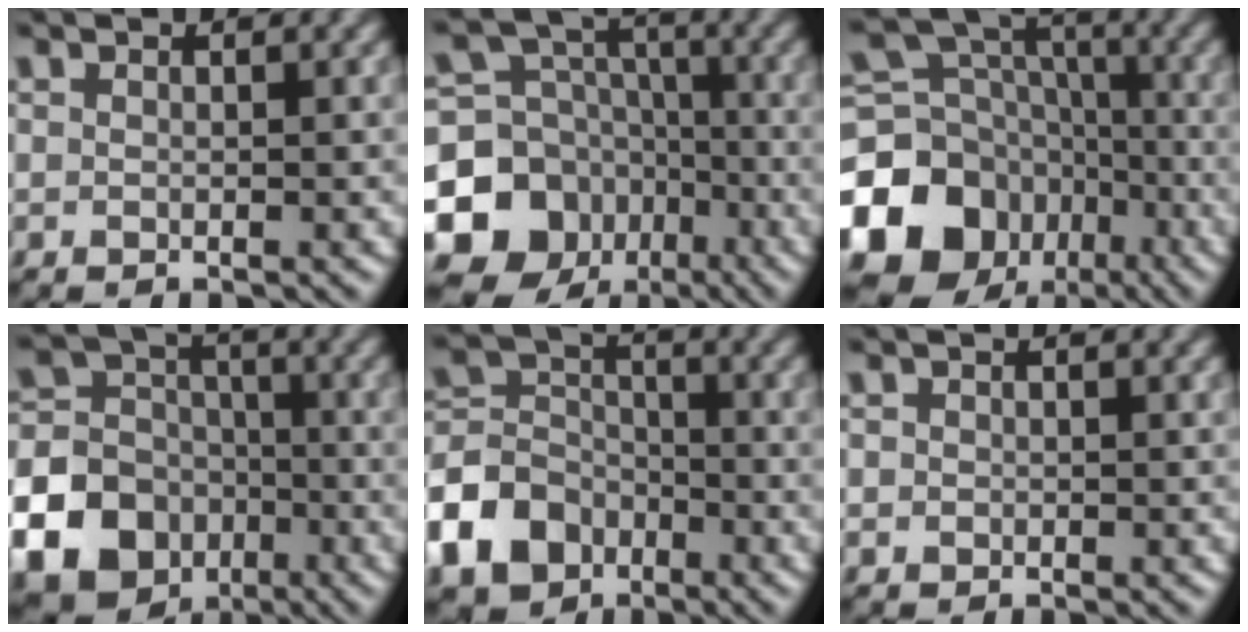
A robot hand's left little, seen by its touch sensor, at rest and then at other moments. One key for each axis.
{"total": 14.4, "fx": -6.6, "fy": 12.1, "fz": 4.2, "tx": -0.106, "ty": -0.034, "tz": -0.119}
{"total": 15.3, "fx": -7.2, "fy": 12.3, "fz": 5.6, "tx": -0.146, "ty": -0.020, "tz": -0.126}
{"total": 17.6, "fx": -7.6, "fy": 15.1, "fz": 4.6, "tx": -0.130, "ty": -0.053, "tz": -0.153}
{"total": 7.8, "fx": -4.0, "fy": 5.9, "fz": 3.2, "tx": -0.073, "ty": 0.003, "tz": -0.098}
{"total": 0.7, "fx": -0.1, "fy": 0.7, "fz": 0.2, "tx": 0.001, "ty": -0.004, "tz": -0.003}